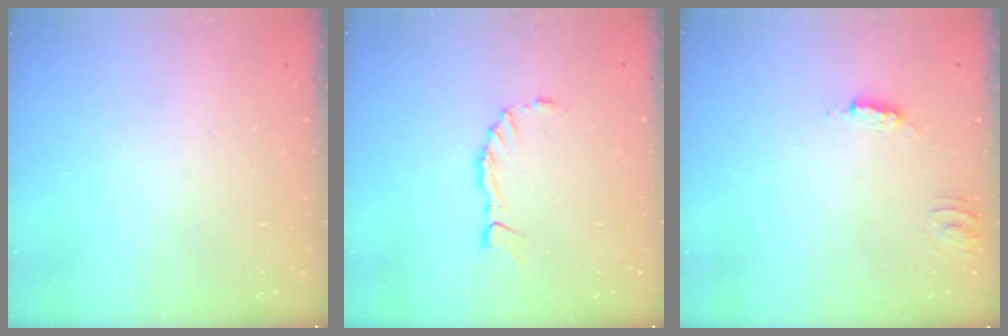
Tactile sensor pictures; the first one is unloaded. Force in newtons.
{"total": 1.9, "press": 1.9, "slide": 0.0}
{"total": 2.5, "press": 2.5, "slide": 0.1}